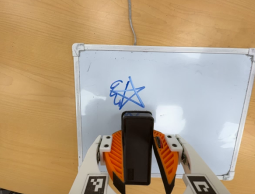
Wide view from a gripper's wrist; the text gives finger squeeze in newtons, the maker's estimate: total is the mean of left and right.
{"total": 5.9, "left": 4.3, "right": 7.5}